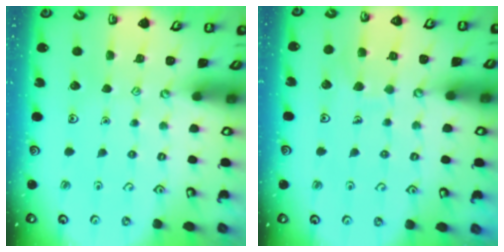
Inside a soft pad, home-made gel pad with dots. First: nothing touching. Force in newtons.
{"total": 6.6, "press": 6.6, "slide": 0.6}